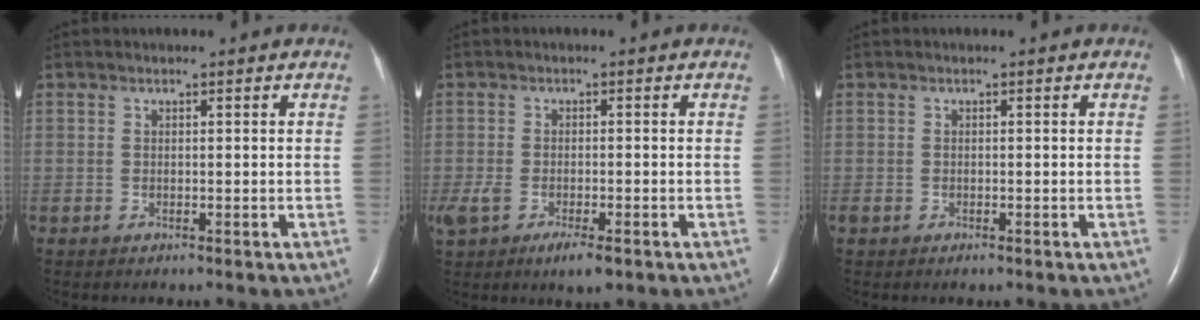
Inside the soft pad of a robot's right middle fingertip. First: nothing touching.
{"total": 6.7, "force": [-3.8, 2.5, 5.0], "torque": [-0.093, -0.017, -0.064]}
{"total": 0.8, "force": [-0.4, 0.5, 0.5], "torque": [-0.011, 0.000, -0.003]}